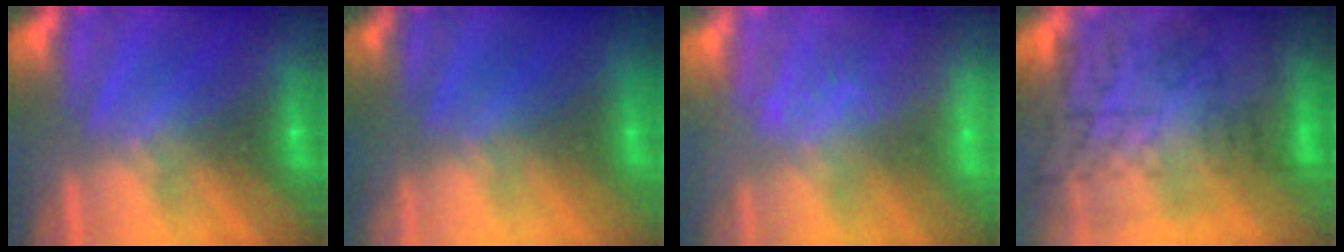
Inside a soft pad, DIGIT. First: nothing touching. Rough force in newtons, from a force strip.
{"total": 2.4}
{"total": 3.4}
{"total": 8.7}